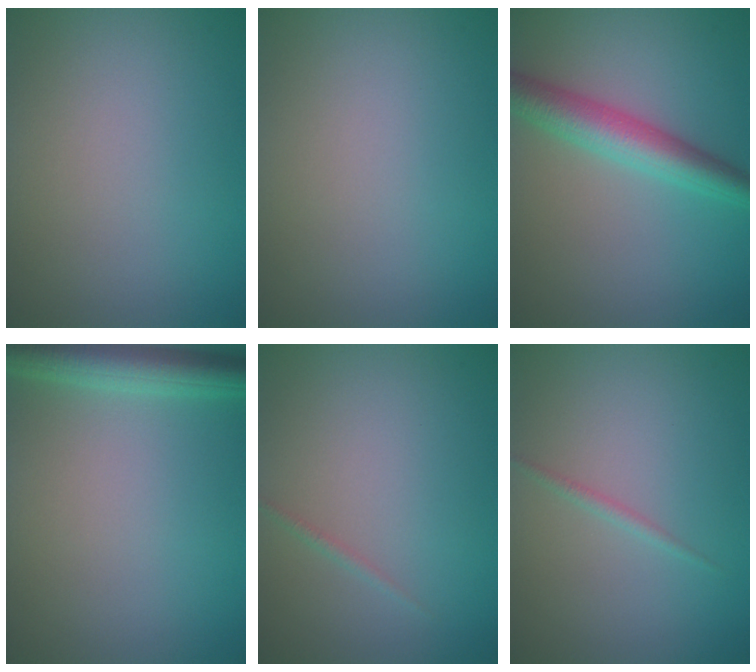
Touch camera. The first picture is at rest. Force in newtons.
{"total": 0.0}
{"total": 4.9, "press": 4.9, "slide": 0.1}
{"total": 4.0, "press": 4.0, "slide": 0.2}
{"total": 0.6, "press": 0.6, "slide": 0.0}
{"total": 0.8, "press": 0.8, "slide": 0.1}